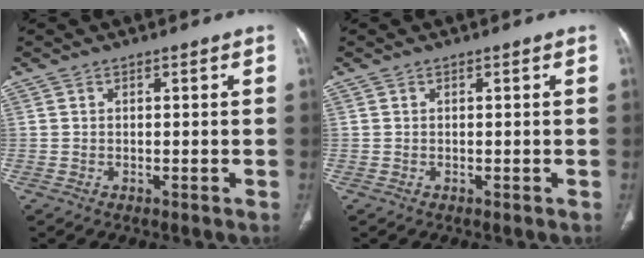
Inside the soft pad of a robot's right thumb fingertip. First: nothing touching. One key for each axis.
{"total": 0.0}